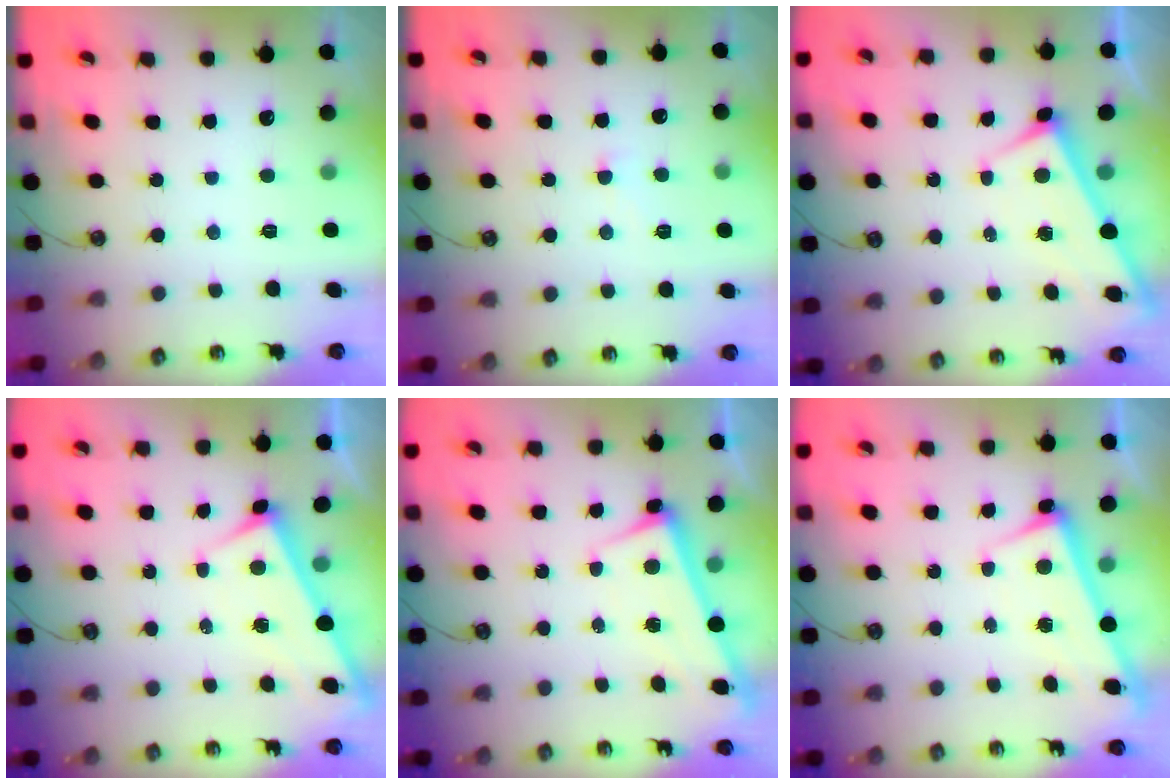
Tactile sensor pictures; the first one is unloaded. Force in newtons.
{"total": 3.5, "press": 3.5, "slide": 0.4}
{"total": 2.8, "press": 2.8, "slide": 0.3}
{"total": 2.7, "press": 2.7, "slide": 0.1}
{"total": 2.9, "press": 2.8, "slide": 0.4}
{"total": 2.9, "press": 2.9, "slide": 0.4}